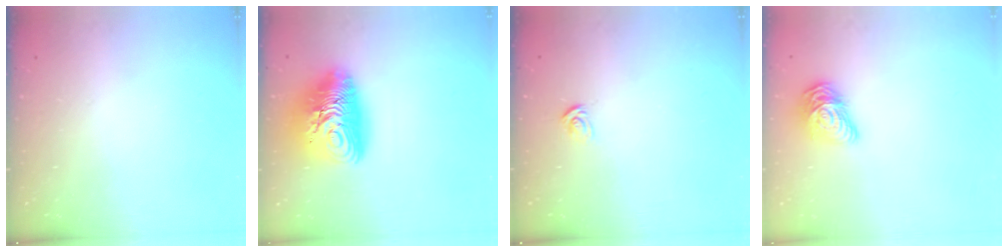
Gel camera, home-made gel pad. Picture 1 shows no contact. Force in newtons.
{"total": 16.5, "press": 16.4, "slide": 1.4}
{"total": 2.6, "press": 2.6, "slide": 0.2}
{"total": 11.6, "press": 11.5, "slide": 0.5}